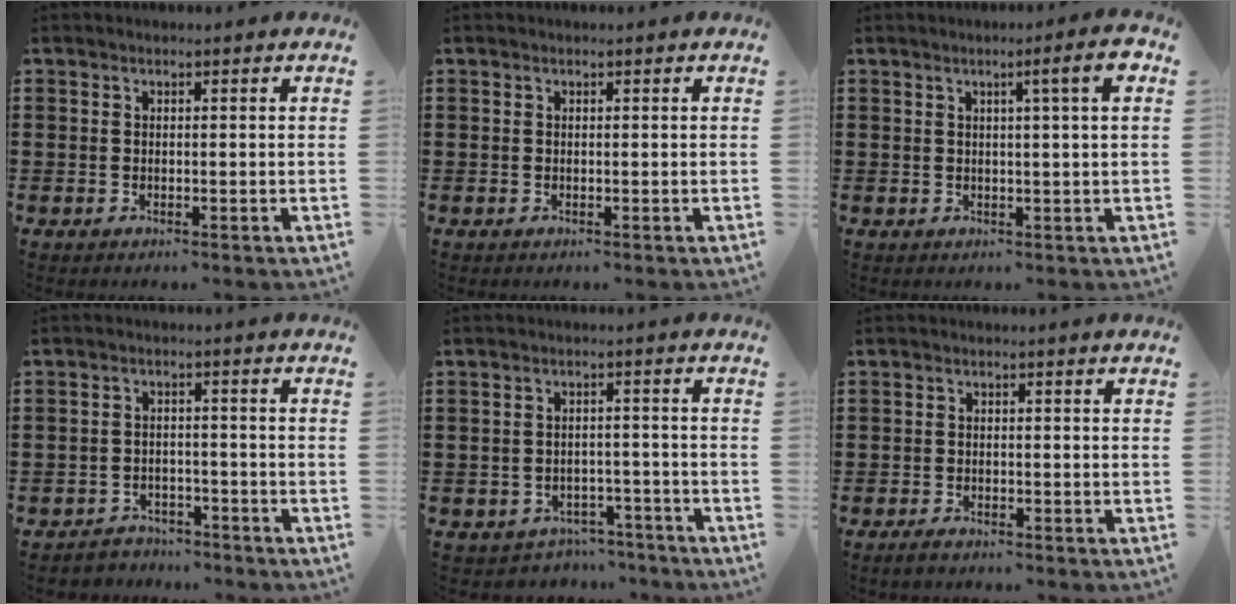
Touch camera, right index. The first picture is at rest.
{"total": 0.0}
{"total": 4.6, "force": [1.5, -0.1, 4.4], "torque": [-0.069, -0.008, 0.016]}
{"total": 2.7, "force": [-2.6, 0.7, -0.1], "torque": [-0.007, 0.002, -0.058]}
{"total": 2.7, "force": [-2.6, 0.9, 0.0], "torque": [-0.009, 0.003, -0.055]}
{"total": 1.1, "force": [-1.0, 0.3, 0.4], "torque": [-0.011, -0.003, -0.019]}